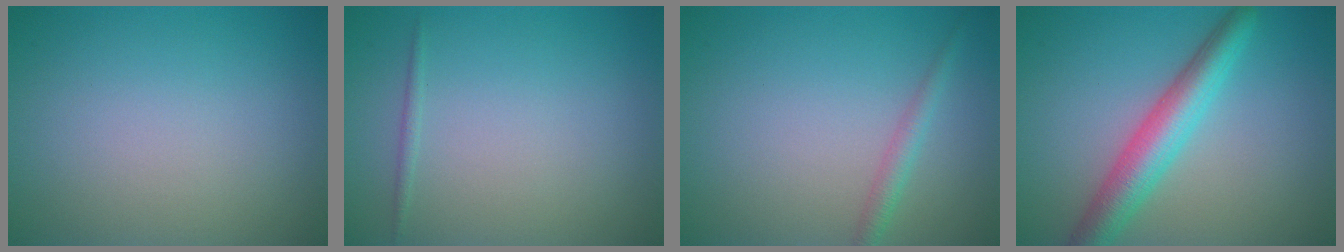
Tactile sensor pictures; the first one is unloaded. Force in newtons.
{"total": 0.6, "press": 0.6, "slide": 0.0}
{"total": 1.6, "press": 1.6, "slide": 0.1}
{"total": 5.0, "press": 5.0, "slide": 0.0}